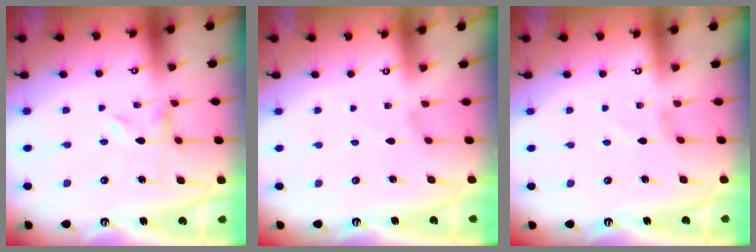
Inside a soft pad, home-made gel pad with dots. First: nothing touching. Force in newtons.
{"total": 1.2, "press": 1.2, "slide": 0.0}
{"total": 0.9, "press": 0.8, "slide": 0.2}